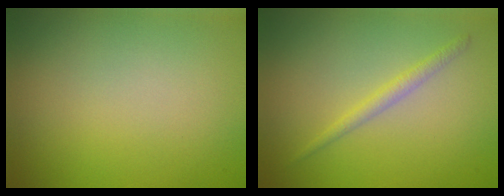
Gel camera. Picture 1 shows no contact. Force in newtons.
{"total": 1.4, "press": 1.4, "slide": 0.1}